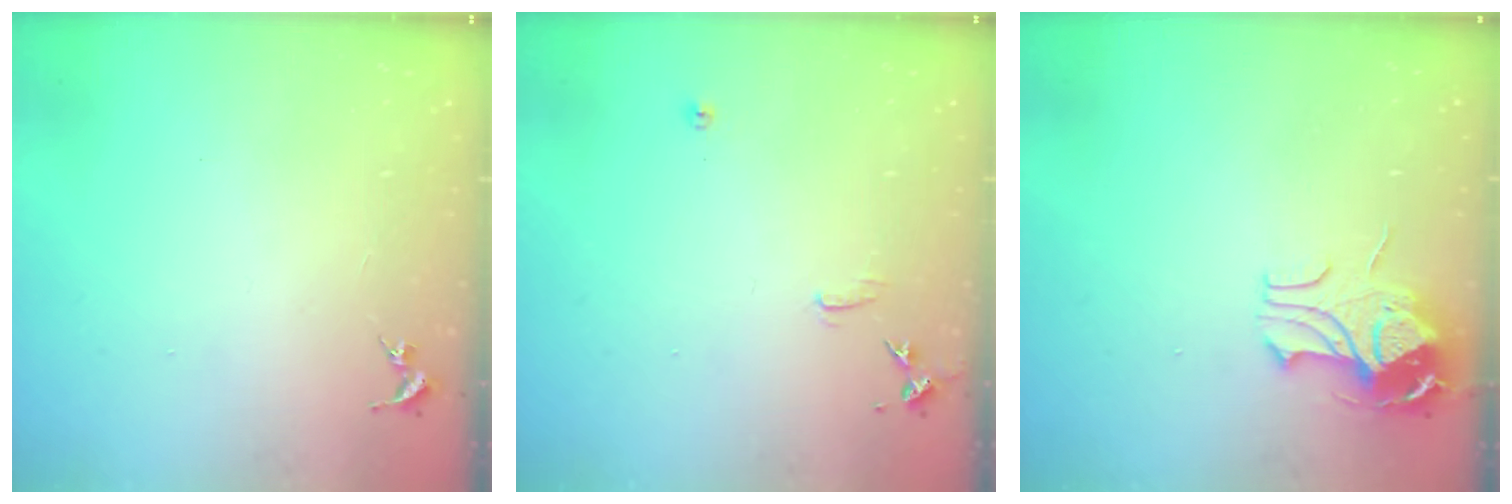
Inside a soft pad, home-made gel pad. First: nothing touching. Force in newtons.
{"total": 7.5, "press": 7.5, "slide": 0.6}
{"total": 9.9, "press": 9.8, "slide": 1.4}